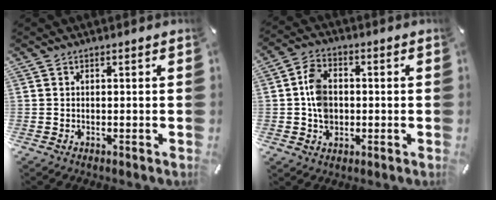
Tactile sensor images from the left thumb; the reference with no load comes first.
{"total": 7.3, "force": [-0.3, 5.7, 4.5], "torque": [-0.089, 0.009, -0.003]}